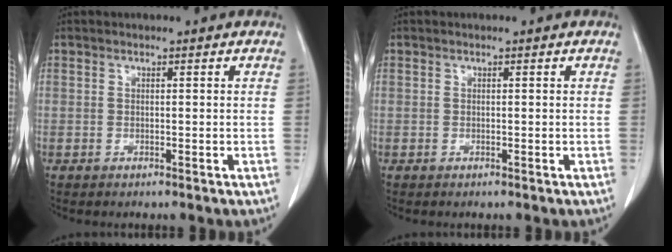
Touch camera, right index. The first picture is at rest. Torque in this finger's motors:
{"motor_torque": [0.01, -0.01, 0.03, 0.00]}